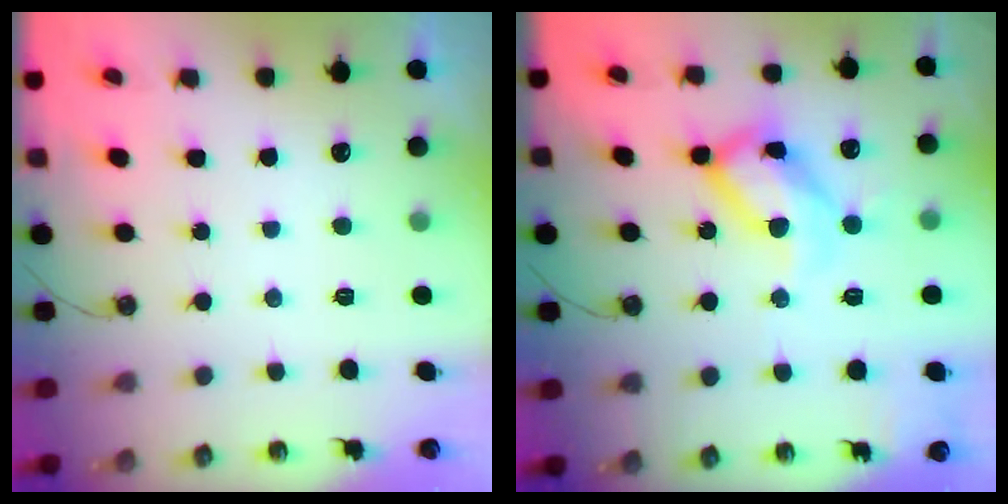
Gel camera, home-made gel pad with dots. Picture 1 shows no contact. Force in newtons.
{"total": 16.7, "press": 16.6, "slide": 1.5}